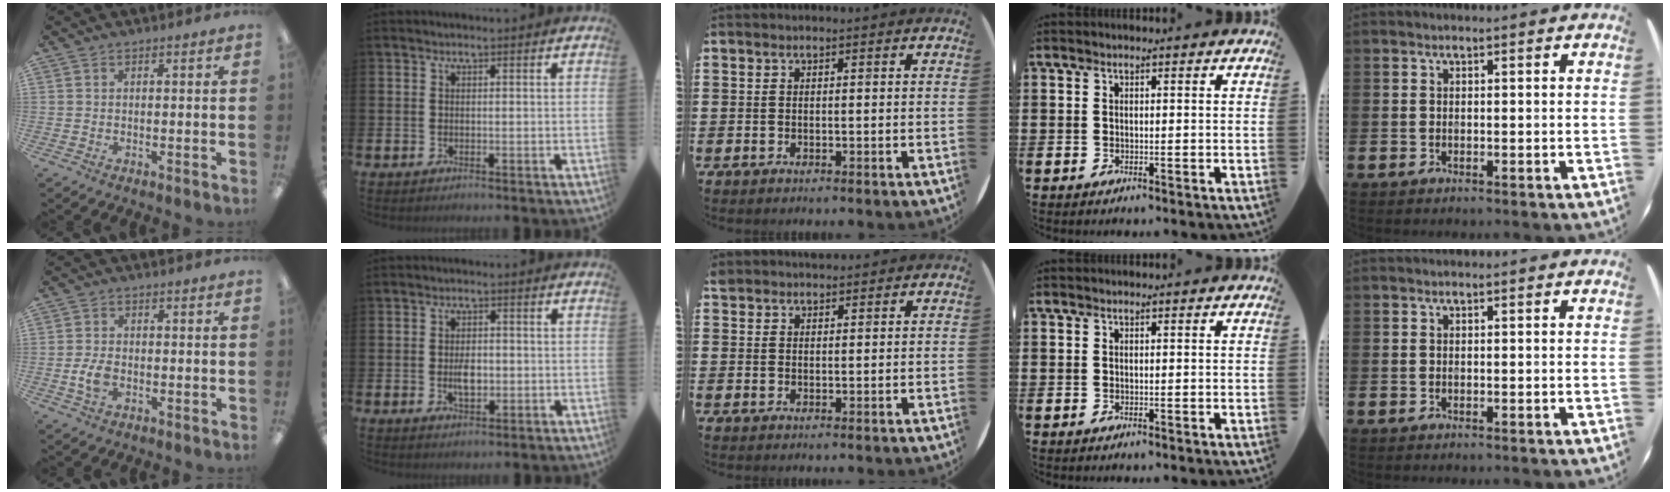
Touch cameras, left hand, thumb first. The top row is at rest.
{"thumb": {"total": 4.7, "force": [-1.1, 2.9, 3.5], "torque": [-0.078, 0.003, -0.023]}, "index": {"total": 3.2, "force": [-0.3, 1.8, 2.6], "torque": [-0.040, 0.000, -0.007]}, "middle": {"total": 1.8, "force": [1.7, 0.5, -0.2], "torque": [-0.001, 0.003, 0.034]}}